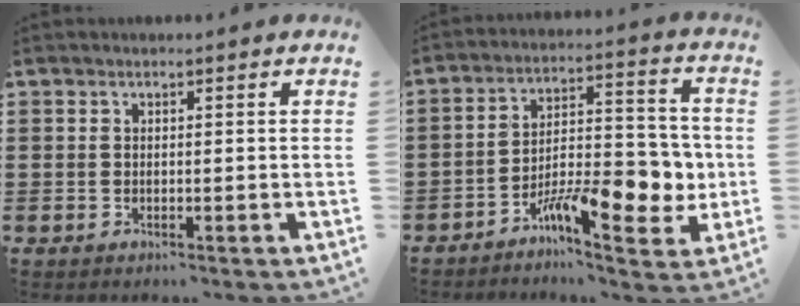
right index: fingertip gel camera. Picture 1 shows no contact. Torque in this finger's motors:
{"motor_torque": [1.16, -0.98, 0.59, 0.11]}